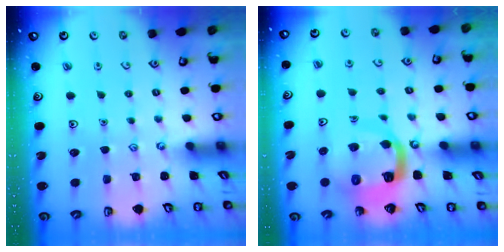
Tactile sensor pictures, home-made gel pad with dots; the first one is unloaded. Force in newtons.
{"total": 11.0, "press": 10.9, "slide": 1.3}